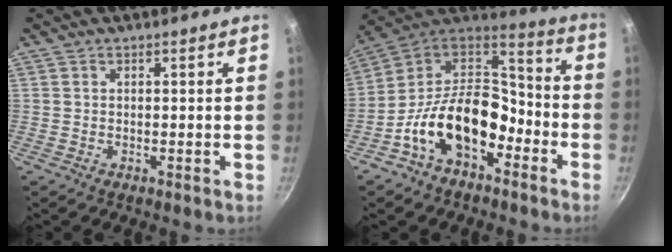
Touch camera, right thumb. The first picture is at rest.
{"total": 19.1, "force": [-7.4, 12.0, 12.9], "torque": [-0.187, 0.075, -0.146]}